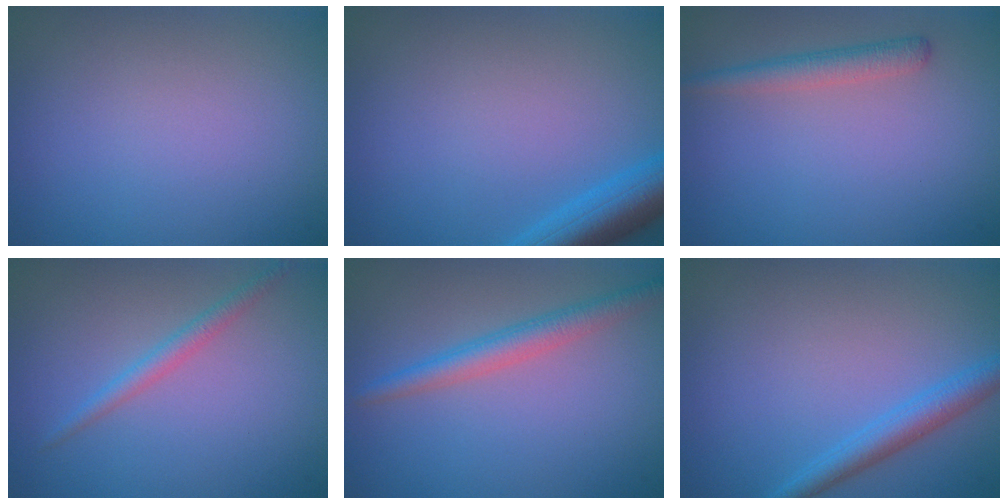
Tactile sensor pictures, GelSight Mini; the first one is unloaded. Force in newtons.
{"total": 4.6, "press": 4.6, "slide": 0.3}
{"total": 1.9, "press": 1.9, "slide": 0.1}
{"total": 1.6, "press": 1.6, "slide": 0.1}
{"total": 2.7, "press": 2.7, "slide": 0.1}
{"total": 2.7, "press": 2.7, "slide": 0.3}